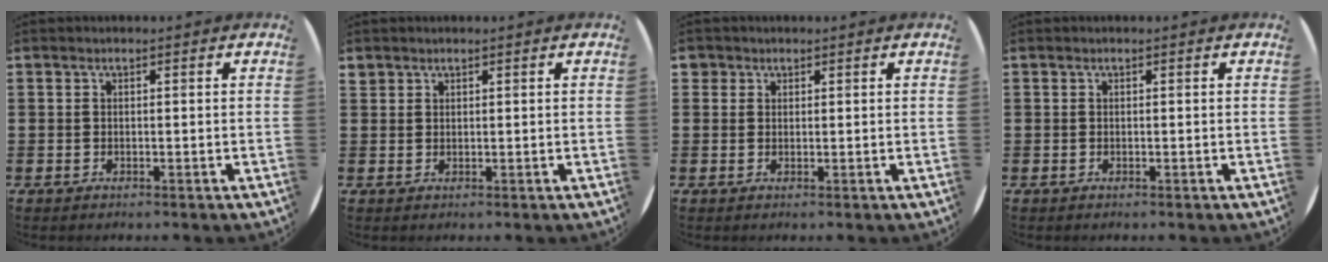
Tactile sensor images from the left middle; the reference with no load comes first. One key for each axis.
{"total": 1.0, "fx": 0.9, "fy": 0.4, "fz": -0.2, "tx": 0.010, "ty": 0.000, "tz": 0.017}
{"total": 1.3, "fx": 1.0, "fy": 0.9, "fz": 0.1, "tx": 0.005, "ty": 0.002, "tz": 0.018}
{"total": 0.0}